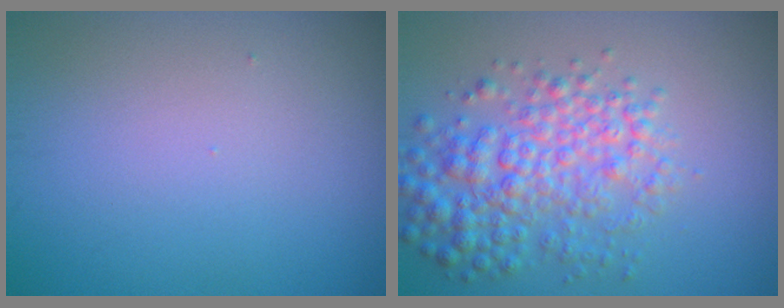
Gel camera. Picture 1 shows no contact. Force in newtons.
{"total": 5.5, "press": 5.5, "slide": 0.1}